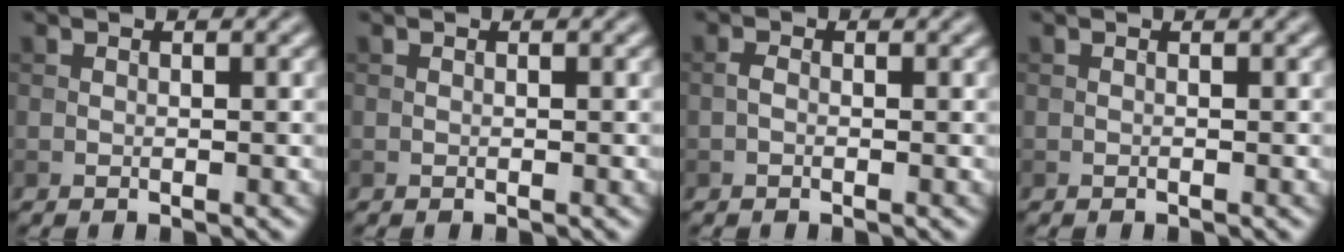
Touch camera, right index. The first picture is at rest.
{"total": 0.0}
{"total": 0.8, "force": [-0.3, 0.4, 0.6], "torque": [-0.013, 0.000, -0.008]}
{"total": 0.7, "force": [-0.1, 0.1, 0.7], "torque": [-0.008, -0.001, -0.005]}